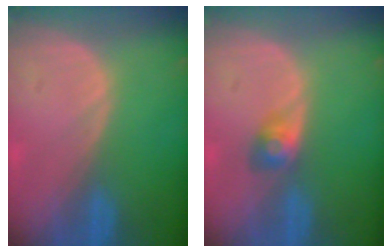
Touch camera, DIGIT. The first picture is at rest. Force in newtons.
{"total": 2.9, "press": 2.6, "slide": 1.1}